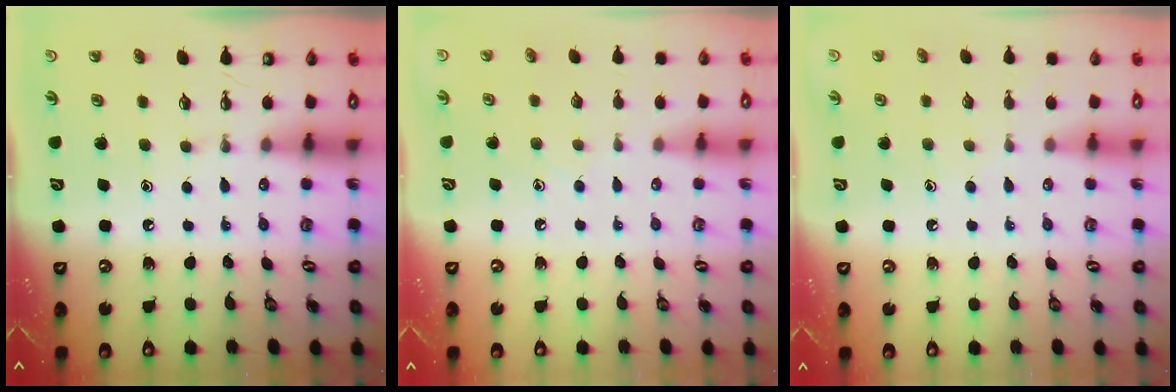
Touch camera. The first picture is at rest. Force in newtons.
{"total": 5.5, "press": 5.5, "slide": 0.6}
{"total": 3.6, "press": 3.6, "slide": 0.4}